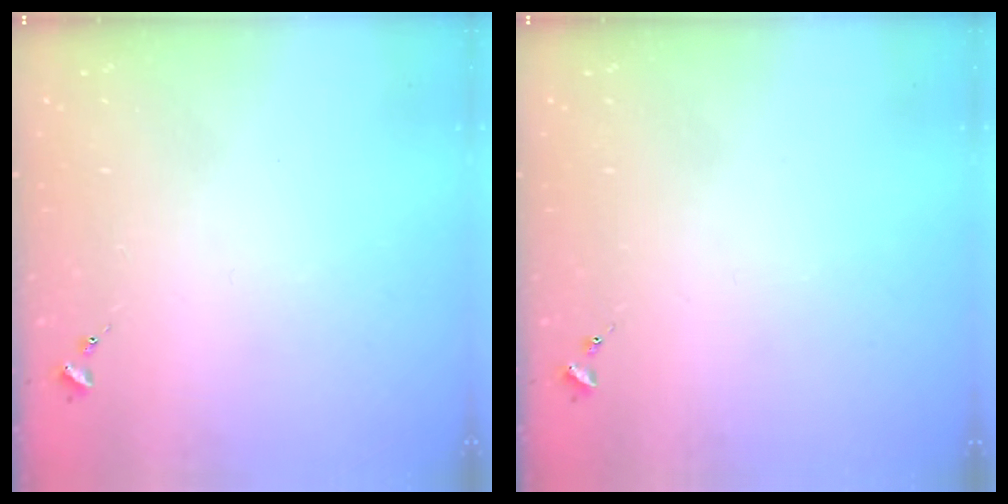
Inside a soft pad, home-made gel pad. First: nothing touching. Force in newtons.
{"total": 0.0}